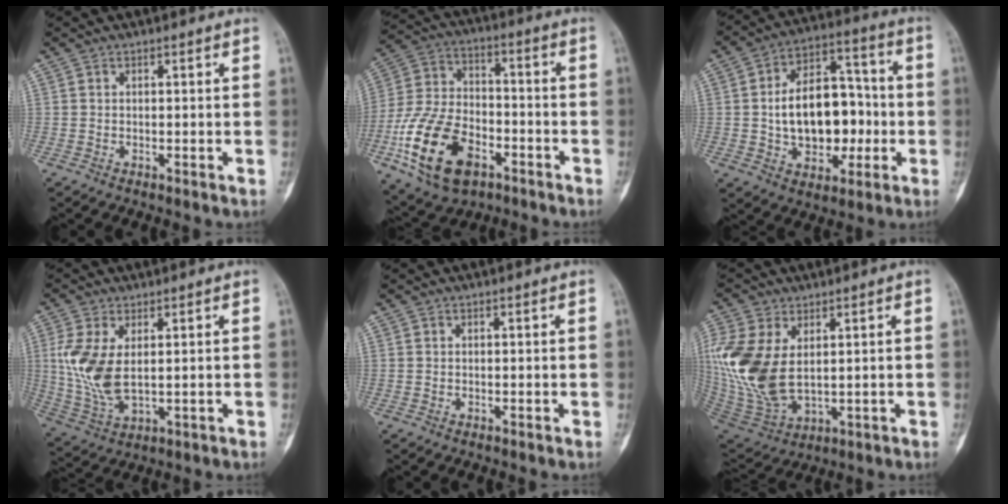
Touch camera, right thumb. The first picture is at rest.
{"total": 19.0, "force": [-8.1, 11.3, 12.9], "torque": [-0.236, 0.038, -0.140]}
{"total": 17.4, "force": [-1.3, 11.5, 13.0], "torque": [-0.166, 0.039, -0.014]}
{"total": 10.1, "force": [1.4, 5.1, 8.6], "torque": [-0.191, -0.009, 0.042]}
{"total": 0.0}
{"total": 16.9, "force": [2.6, 10.0, 13.3], "torque": [-0.307, -0.018, 0.069]}